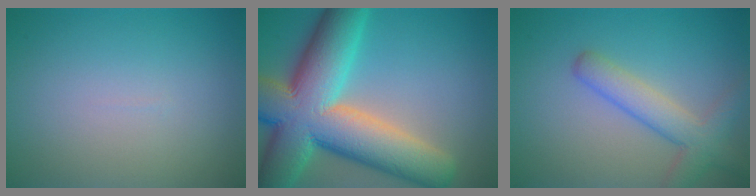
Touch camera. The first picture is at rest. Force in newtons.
{"total": 15.1, "press": 15.1, "slide": 0.9}
{"total": 4.2, "press": 4.2, "slide": 0.2}